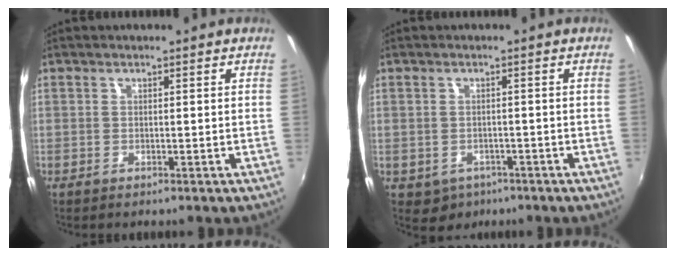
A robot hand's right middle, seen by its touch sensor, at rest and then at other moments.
{"total": 4.0, "force": [-1.9, 3.3, 1.1], "torque": [-0.032, -0.005, -0.020]}